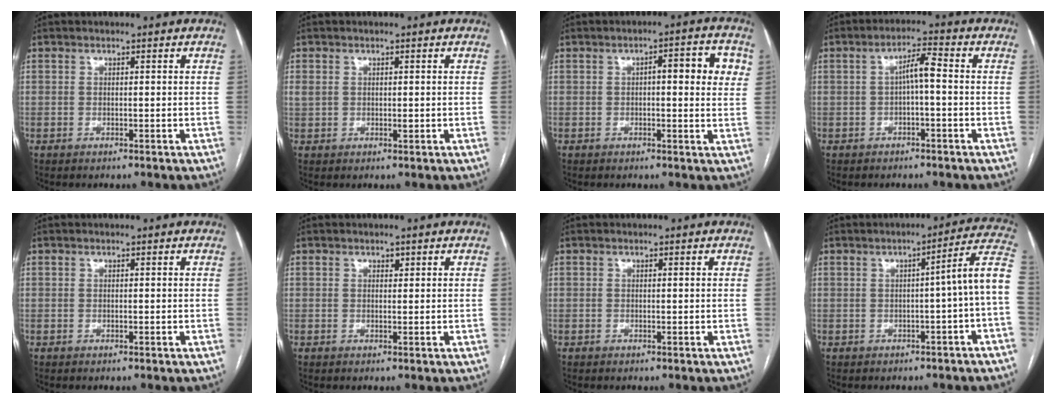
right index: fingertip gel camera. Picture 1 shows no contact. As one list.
[{"total": 2.1, "force": [0.4, 1.5, 1.4], "torque": [-0.034, 0.010, 0.014]}, {"total": 6.9, "force": [1.5, 1.8, 6.5], "torque": [-0.078, 0.019, 0.013]}, {"total": 4.0, "force": [-0.2, 0.6, 4.0], "torque": [-0.066, 0.016, -0.003]}, {"total": 0.0}, {"total": 0.8, "force": [0.5, 0.5, 0.4], "torque": [-0.004, -0.001, 0.005]}, {"total": 0.0}, {"total": 7.5, "force": [-1.4, -0.9, 7.3], "torque": [-0.079, 0.018, -0.024]}]